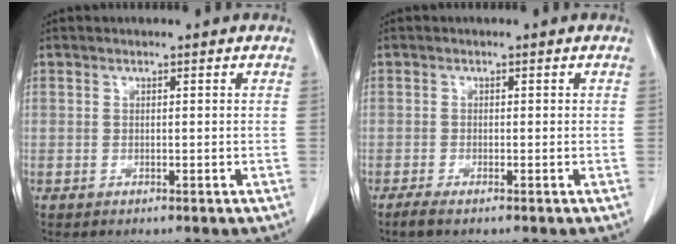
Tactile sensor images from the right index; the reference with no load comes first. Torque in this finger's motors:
{"motor_torque": [-0.01, 0.00, 0.09, 0.02]}